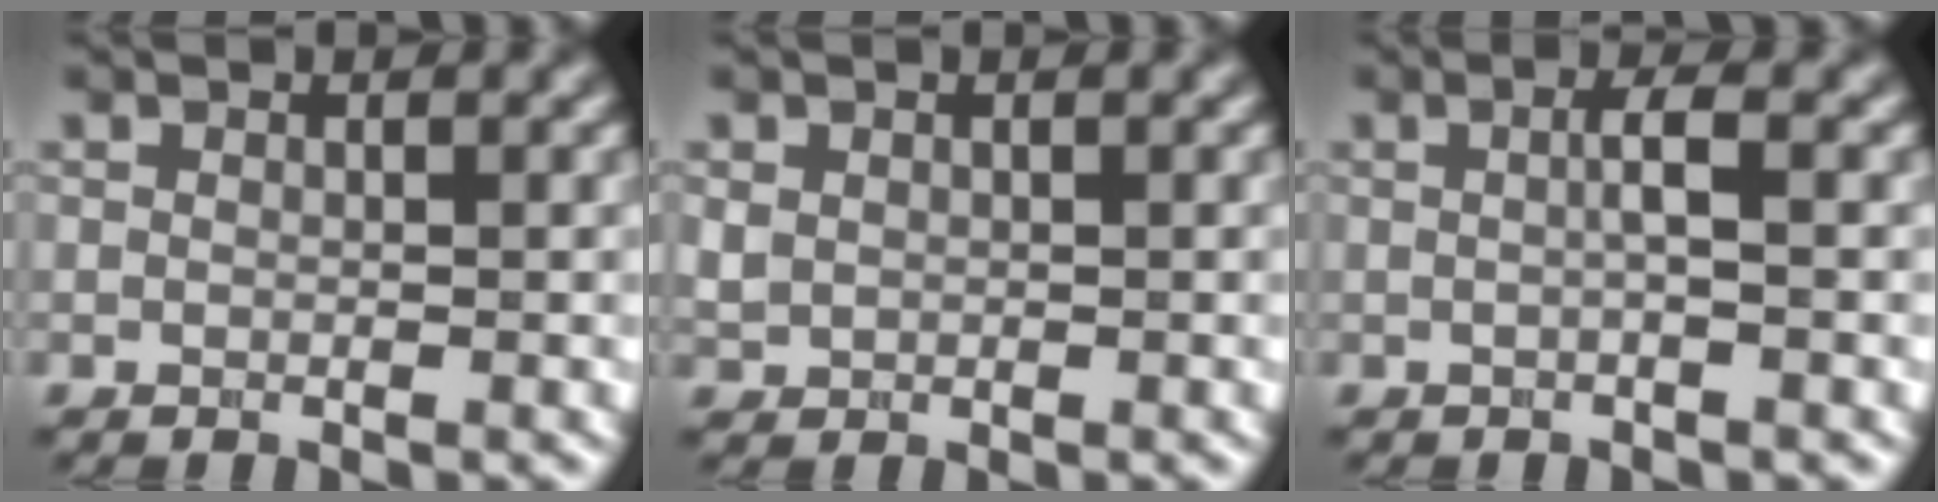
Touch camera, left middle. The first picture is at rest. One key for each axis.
{"total": 0.6, "fx": 0.2, "fy": 0.5, "fz": 0.0, "tx": -0.008, "ty": -0.002, "tz": 0.013}
{"total": 1.5, "fx": -0.1, "fy": 0.0, "fz": 1.5, "tx": -0.033, "ty": 0.003, "tz": 0.001}